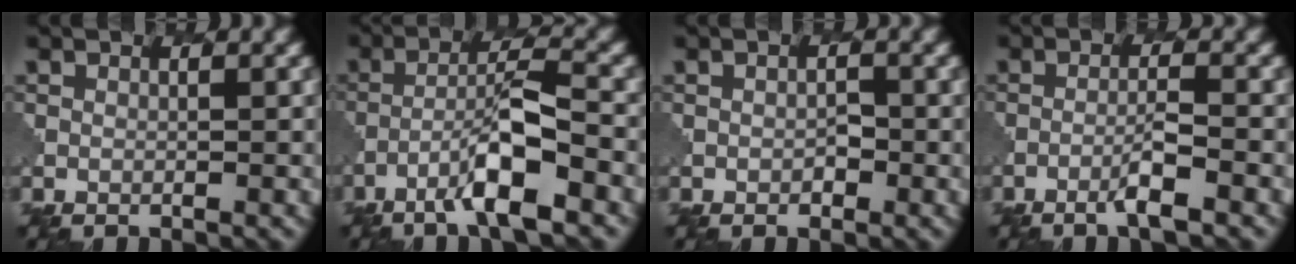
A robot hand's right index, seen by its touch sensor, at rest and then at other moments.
{"total": 6.0, "force": [-3.2, 0.9, 5.0], "torque": [-0.083, 0.015, -0.057]}
{"total": 0.8, "force": [-0.4, 0.6, 0.5], "torque": [-0.005, 0.000, -0.004]}
{"total": 2.5, "force": [-1.5, 0.1, 2.0], "torque": [-0.034, 0.006, -0.035]}